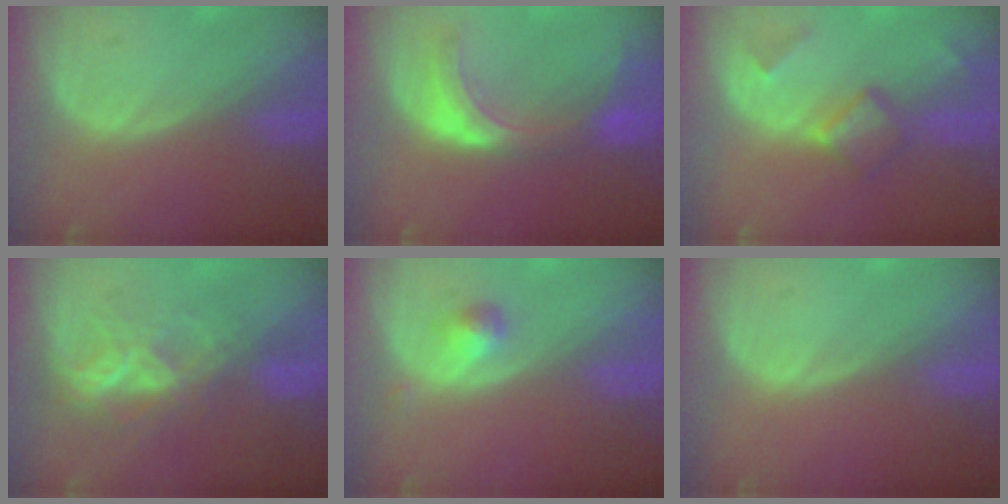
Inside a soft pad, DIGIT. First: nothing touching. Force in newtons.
{"total": 7.1, "press": 6.7, "slide": 2.2}
{"total": 4.9, "press": 4.7, "slide": 1.4}
{"total": 7.3, "press": 6.2, "slide": 3.9}
{"total": 2.2, "press": 2.2, "slide": 0.2}
{"total": 0.0}